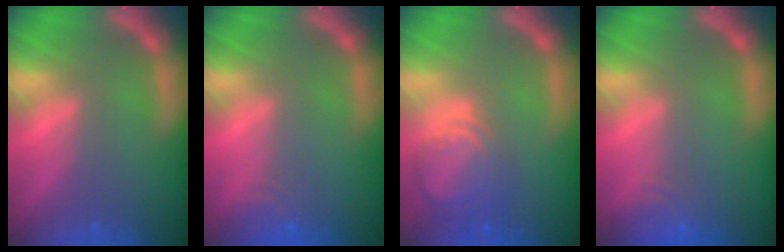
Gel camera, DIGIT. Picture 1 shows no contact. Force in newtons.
{"total": 2.4}
{"total": 5.6}
{"total": 3.0}